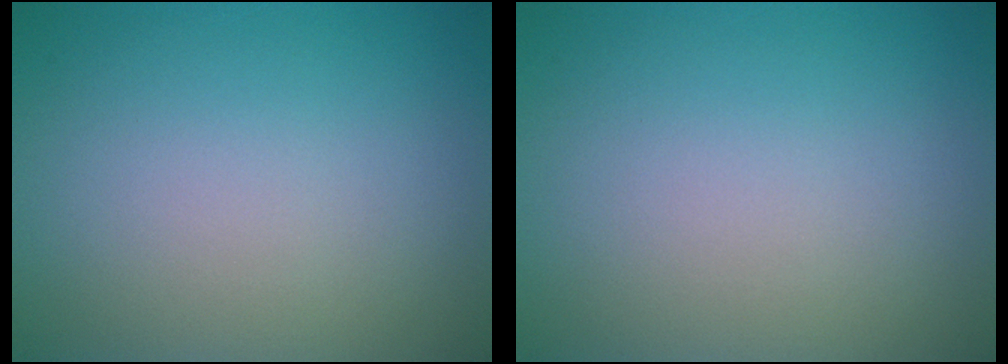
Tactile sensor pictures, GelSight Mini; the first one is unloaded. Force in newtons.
{"total": 0.0}